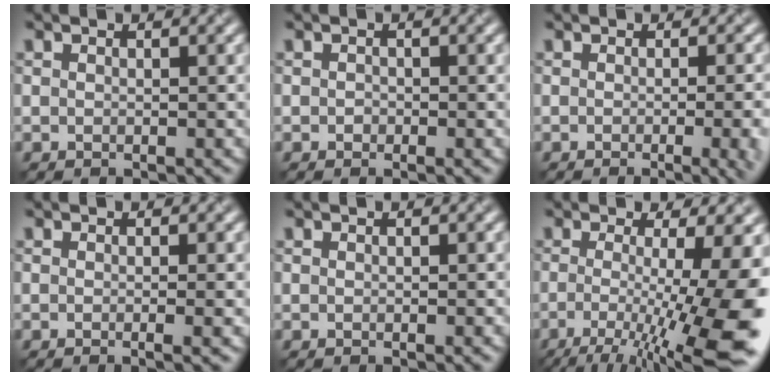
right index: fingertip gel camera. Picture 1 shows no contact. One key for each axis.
{"total": 0.7, "fx": -0.3, "fy": 0.5, "fz": 0.5, "tx": -0.005, "ty": -0.005, "tz": -0.005}
{"total": 9.2, "fx": -2.1, "fy": 4.3, "fz": 7.9, "tx": -0.026, "ty": 0.001, "tz": -0.014}
{"total": 2.0, "fx": -0.4, "fy": 0.7, "fz": 1.9, "tx": -0.019, "ty": -0.006, "tz": -0.015}
{"total": 0.6, "fx": -0.3, "fy": 0.2, "fz": 0.5, "tx": -0.002, "ty": -0.001, "tz": -0.006}
{"total": 13.7, "fx": -3.1, "fy": 3.8, "fz": 12.8, "tx": -0.178, "ty": -0.020, "tz": -0.039}